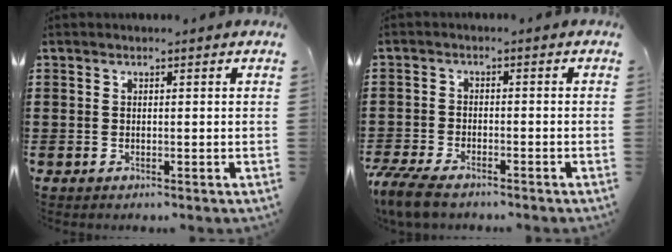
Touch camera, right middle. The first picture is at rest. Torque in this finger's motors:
{"motor_torque": [2.14, 0.00, 0.96, 0.21]}